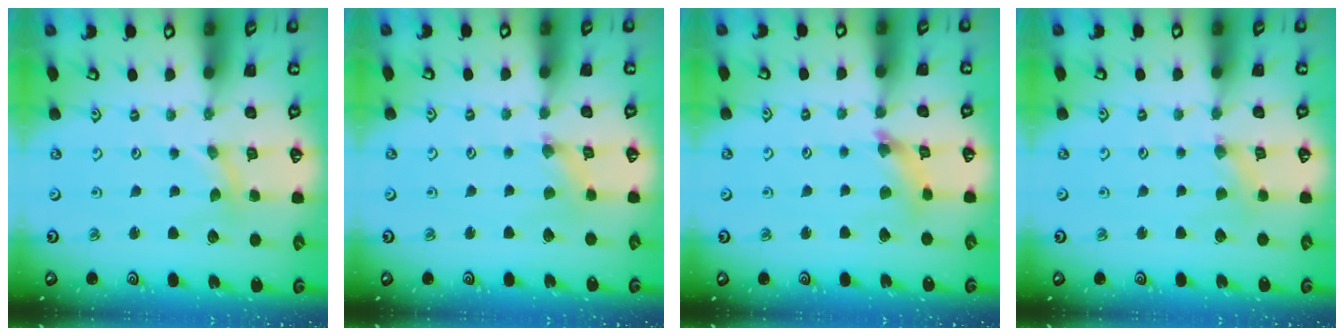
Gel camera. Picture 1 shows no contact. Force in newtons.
{"total": 0.8, "press": 0.7, "slide": 0.3}
{"total": 5.4, "press": 5.3, "slide": 0.6}
{"total": 1.0, "press": 1.0, "slide": 0.1}